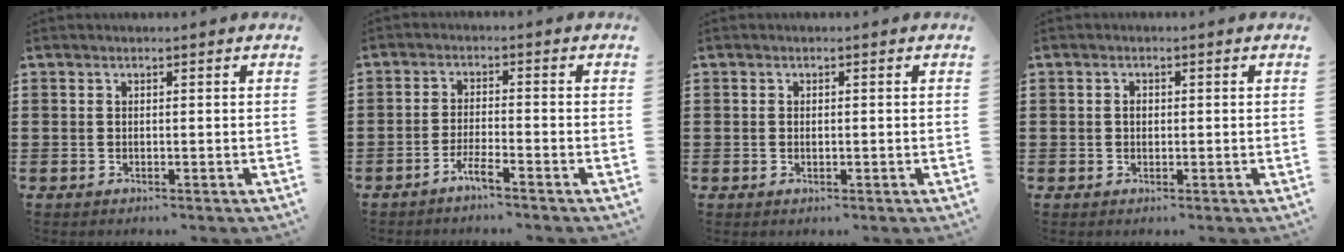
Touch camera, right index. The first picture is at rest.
{"total": 3.0, "force": [-2.6, -0.1, 1.6], "torque": [-0.036, 0.002, -0.051]}
{"total": 0.6, "force": [-0.1, 0.2, 0.5], "torque": [-0.011, -0.002, -0.001]}
{"total": 1.1, "force": [0.0, 0.7, 0.8], "torque": [-0.017, 0.004, 0.000]}